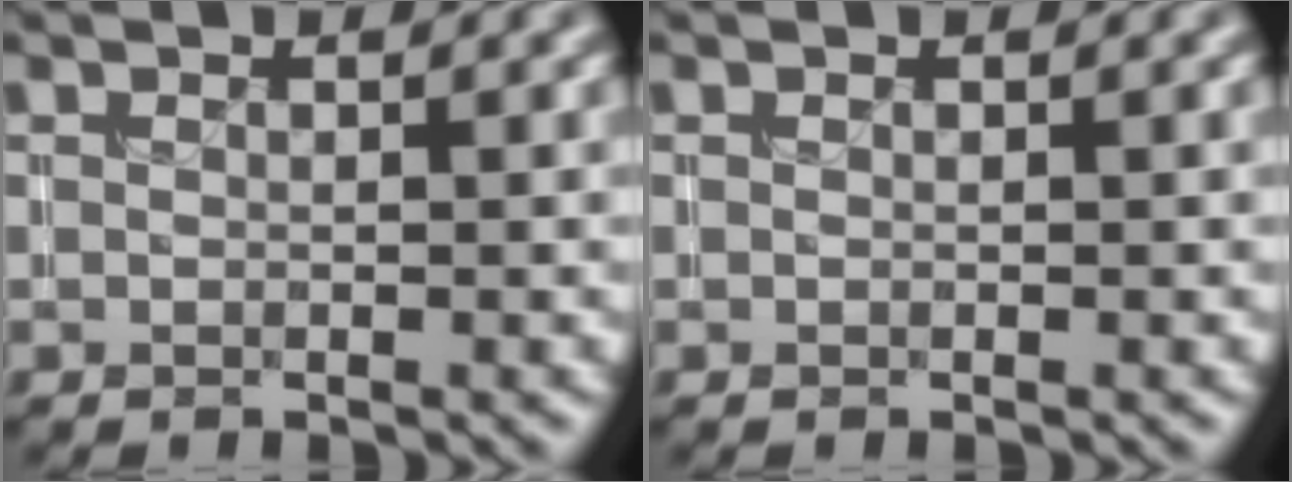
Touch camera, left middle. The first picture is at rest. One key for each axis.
{"total": 0.0}